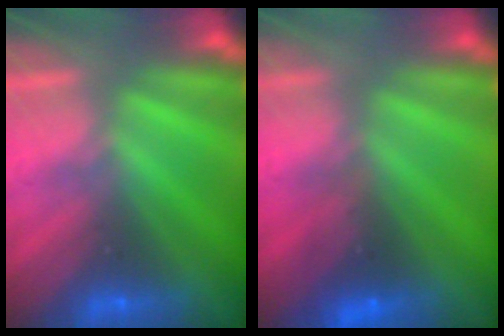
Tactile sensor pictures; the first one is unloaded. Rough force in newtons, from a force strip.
{"total": 9.4}